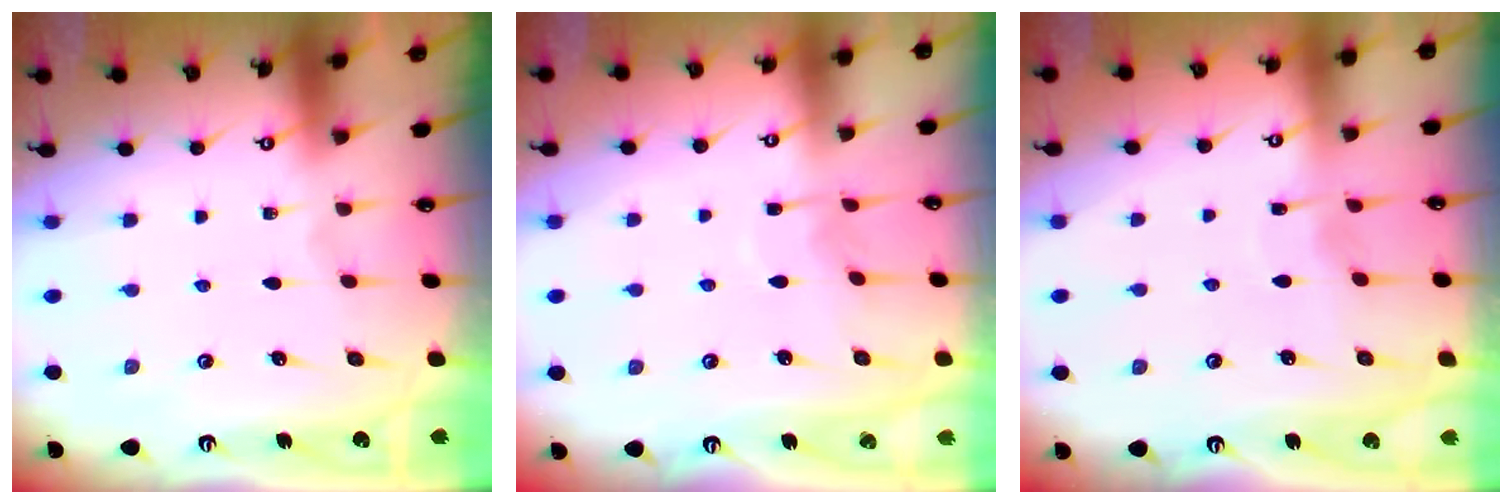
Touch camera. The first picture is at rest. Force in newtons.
{"total": 4.7, "press": 4.6, "slide": 0.8}
{"total": 1.8, "press": 1.7, "slide": 0.3}